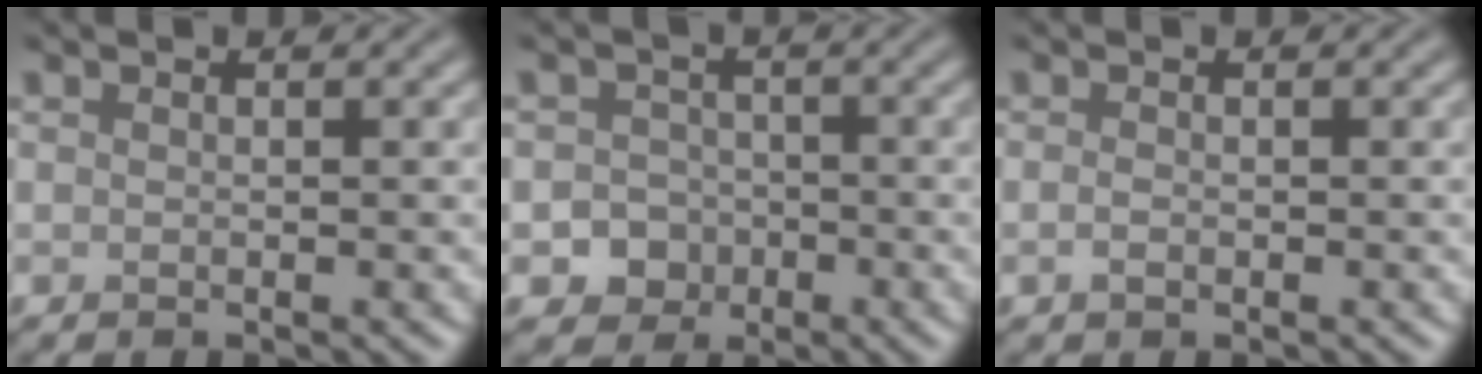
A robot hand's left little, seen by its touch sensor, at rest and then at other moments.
{"total": 3.3, "force": [-1.3, 3.0, 0.7], "torque": [0.014, 0.004, -0.030]}
{"total": 0.8, "force": [-0.2, 0.5, 0.6], "torque": [-0.015, -0.001, -0.004]}